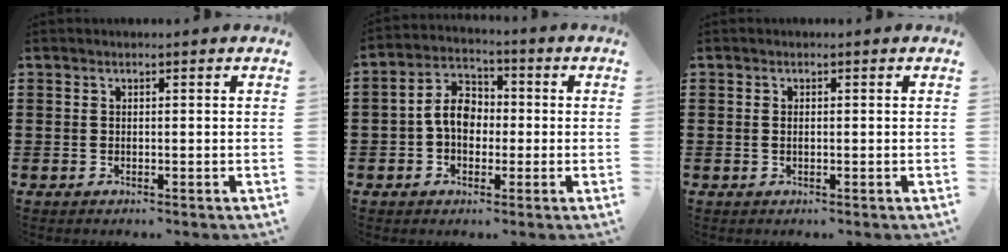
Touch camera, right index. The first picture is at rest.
{"total": 6.5, "force": [-0.4, 4.7, 4.6], "torque": [-0.107, 0.011, -0.013]}
{"total": 0.7, "force": [0.0, 0.4, 0.6], "torque": [-0.014, -0.001, 0.000]}